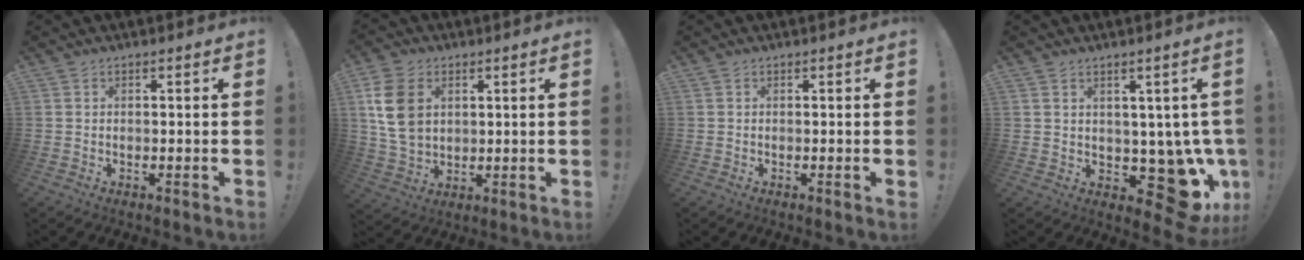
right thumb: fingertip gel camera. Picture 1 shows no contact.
{"total": 13.8, "force": [3.7, 10.2, 8.5], "torque": [-0.162, -0.002, 0.073]}
{"total": 0.7, "force": [0.0, -0.1, 0.7], "torque": [-0.011, -0.001, -0.001]}
{"total": 13.8, "force": [-1.5, 7.9, 11.2], "torque": [-0.122, -0.001, -0.004]}